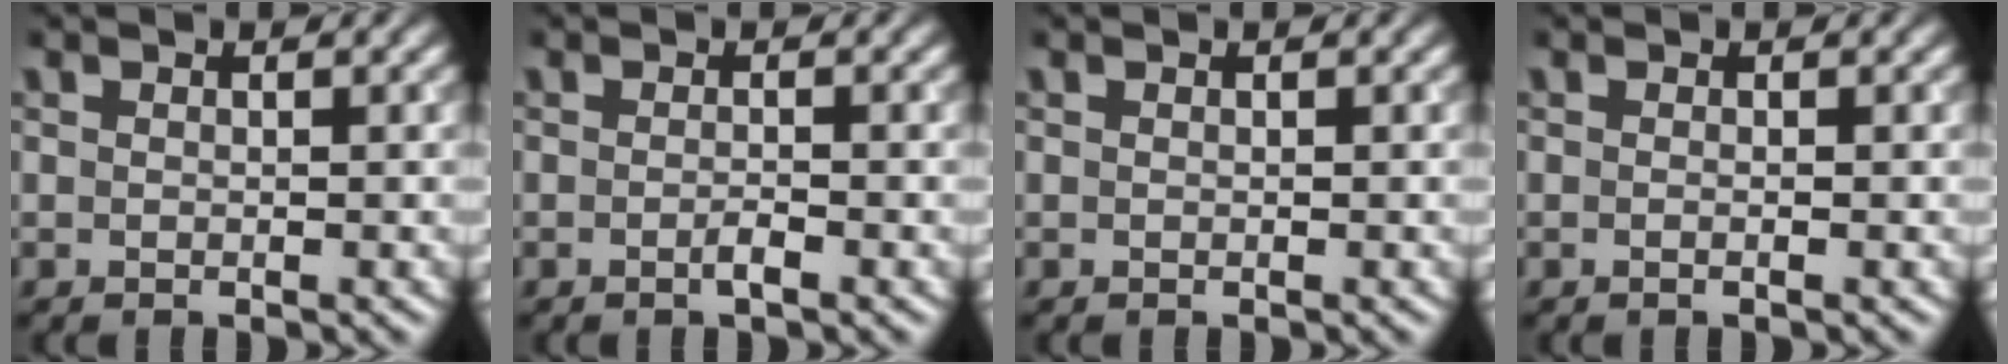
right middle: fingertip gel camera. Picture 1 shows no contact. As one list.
[{"total": 1.0, "force": [-0.5, 0.1, 0.9], "torque": [-0.017, 0.001, -0.010]}, {"total": 0.0}, {"total": 0.8, "force": [-0.2, 0.2, 0.8], "torque": [-0.011, -0.007, -0.007]}]